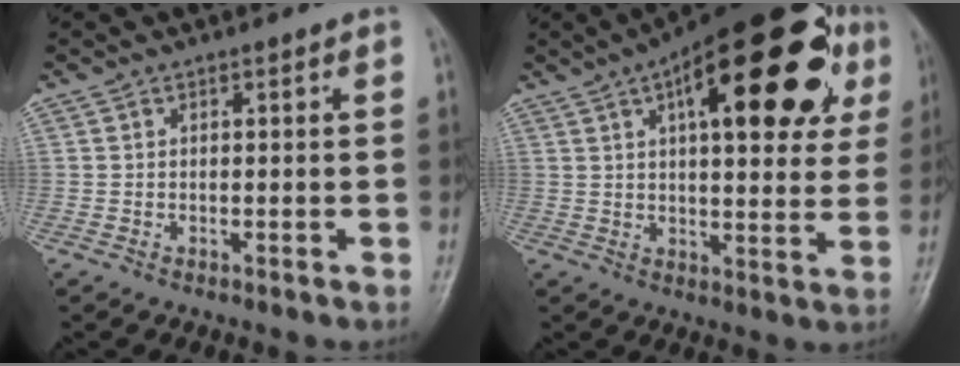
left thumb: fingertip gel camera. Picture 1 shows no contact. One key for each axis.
{"total": 26.7, "fx": 10.4, "fy": 10.8, "fz": 22.0, "tx": -0.281, "ty": 0.015, "tz": 0.140}